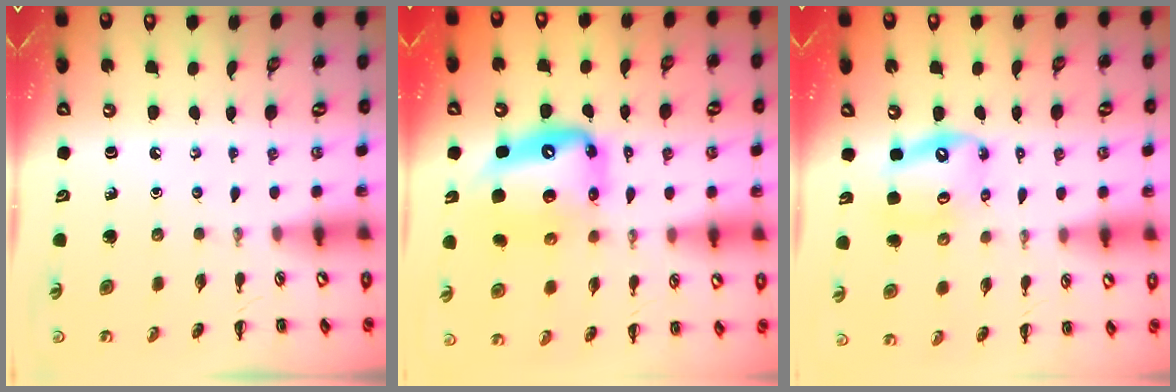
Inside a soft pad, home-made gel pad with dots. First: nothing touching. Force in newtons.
{"total": 14.5, "press": 13.9, "slide": 4.0}
{"total": 11.0, "press": 10.6, "slide": 2.7}